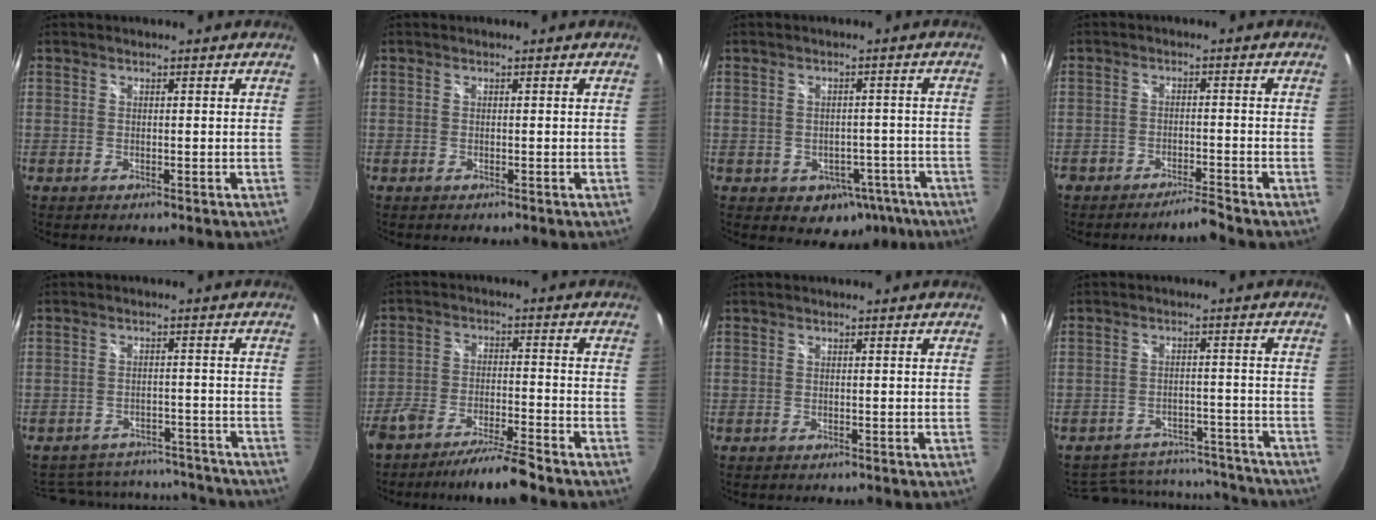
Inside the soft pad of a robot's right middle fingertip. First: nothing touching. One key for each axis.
{"total": 0.0}
{"total": 8.2, "fx": -4.4, "fy": 6.2, "fz": 3.0, "tx": -0.057, "ty": 0.022, "tz": -0.029}
{"total": 3.3, "fx": -3.3, "fy": 0.2, "fz": 0.7, "tx": -0.031, "ty": -0.001, "tz": -0.060}
{"total": 16.9, "fx": -14.5, "fy": 7.1, "fz": 5.0, "tx": -0.113, "ty": 0.032, "tz": -0.174}
{"total": 9.4, "fx": -8.0, "fy": 0.4, "fz": 4.8, "tx": -0.101, "ty": -0.005, "tz": -0.138}
{"total": 0.0}
{"total": 16.8, "fx": -14.6, "fy": 6.9, "fz": 4.8, "tx": -0.107, "ty": 0.028, "tz": -0.170}